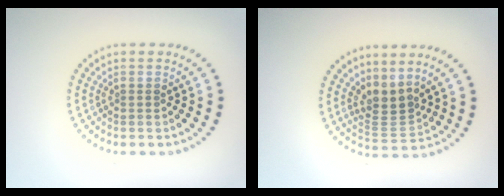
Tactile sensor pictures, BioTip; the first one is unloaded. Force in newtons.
{"total": 2.8, "press": 2.0, "slide": 2.0}